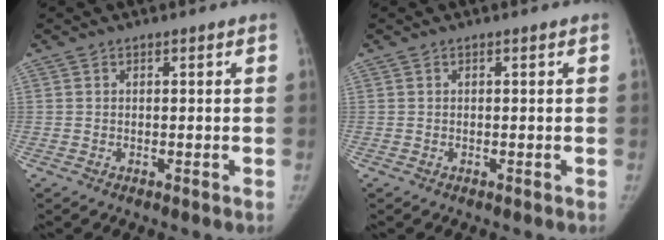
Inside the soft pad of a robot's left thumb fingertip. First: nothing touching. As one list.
[{"total": 0.0}]